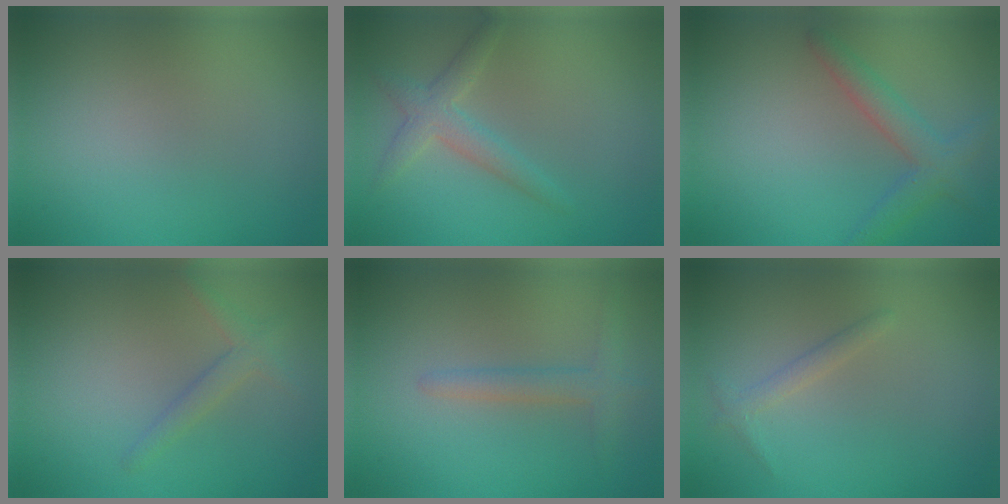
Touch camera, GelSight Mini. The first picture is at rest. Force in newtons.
{"total": 2.4, "press": 2.4, "slide": 0.2}
{"total": 2.9, "press": 2.9, "slide": 0.1}
{"total": 1.7, "press": 1.7, "slide": 0.1}
{"total": 2.1, "press": 2.1, "slide": 0.2}
{"total": 1.1, "press": 1.1, "slide": 0.1}